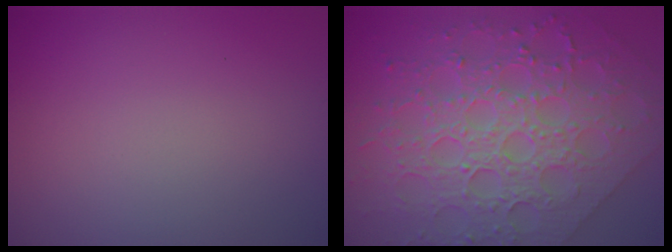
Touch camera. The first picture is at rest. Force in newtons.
{"total": 7.2, "press": 6.0, "slide": 3.9}